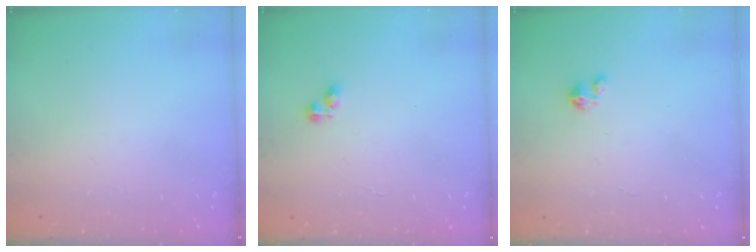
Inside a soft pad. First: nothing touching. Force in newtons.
{"total": 1.8, "press": 1.7, "slide": 0.3}
{"total": 3.1, "press": 3.1, "slide": 0.3}